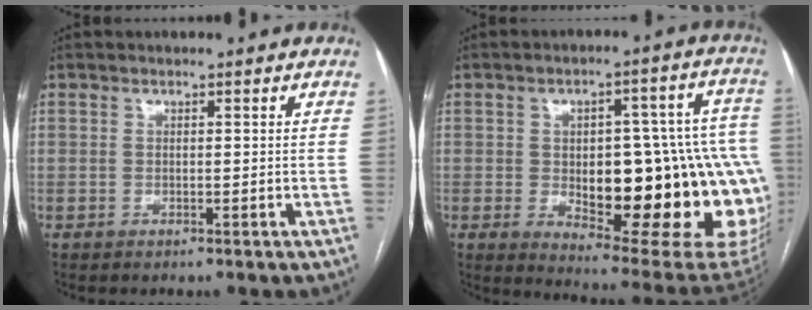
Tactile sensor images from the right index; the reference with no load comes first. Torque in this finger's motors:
{"motor_torque": [1.93, -0.21, 0.62, 0.12]}